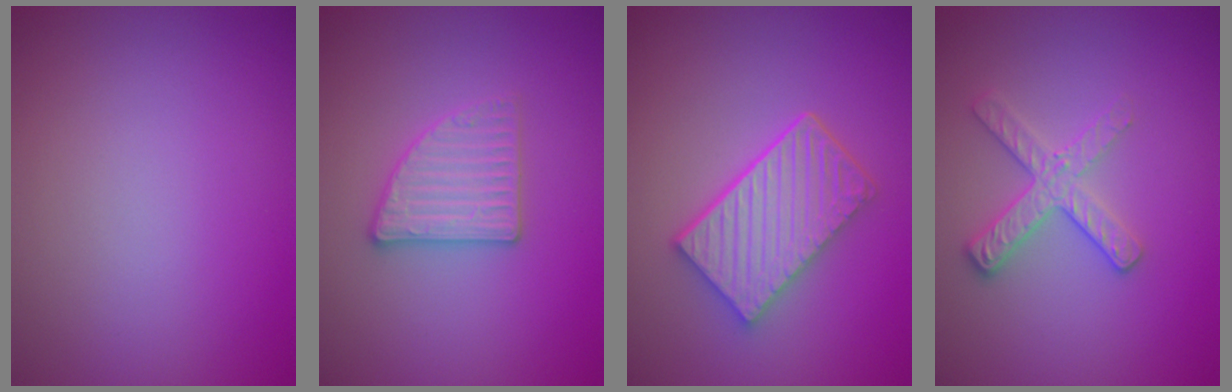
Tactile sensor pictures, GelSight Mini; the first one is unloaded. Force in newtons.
{"total": 2.8, "press": 2.7, "slide": 0.5}
{"total": 5.2, "press": 4.3, "slide": 3.0}
{"total": 2.6, "press": 2.4, "slide": 0.9}